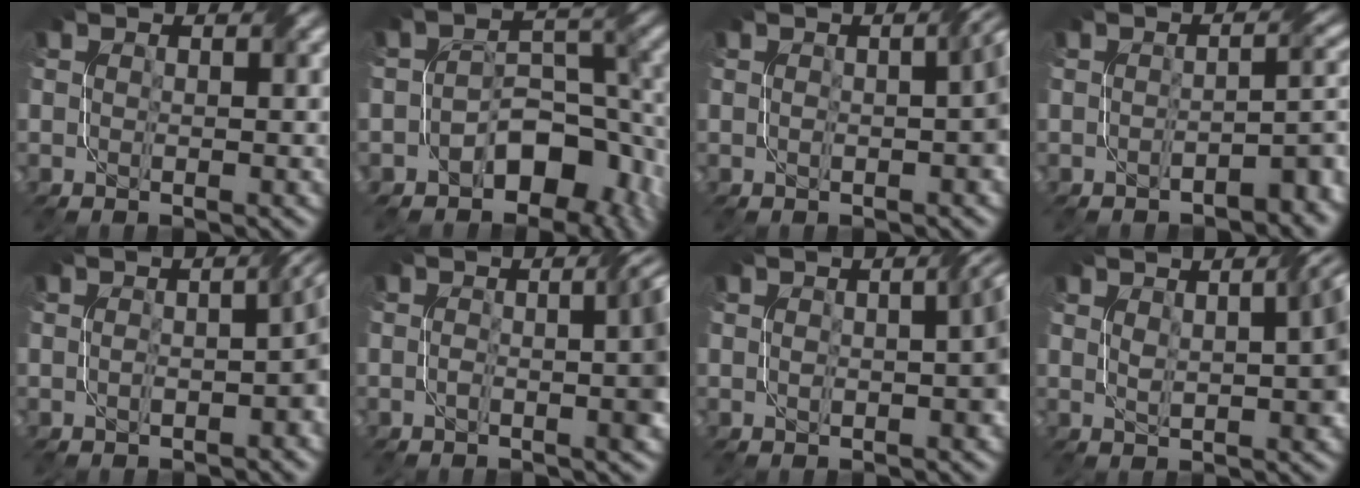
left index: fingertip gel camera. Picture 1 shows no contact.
{"total": 7.5, "force": [-3.9, 4.5, 4.6], "torque": [-0.044, -0.001, -0.064]}
{"total": 3.1, "force": [-0.2, 0.6, 3.0], "torque": [-0.045, 0.008, -0.004]}
{"total": 3.4, "force": [-2.1, 1.0, 2.5], "torque": [-0.038, 0.005, -0.031]}
{"total": 4.3, "force": [-0.7, 1.3, 4.0], "torque": [-0.059, 0.004, -0.008]}
{"total": 5.3, "force": [-0.3, 1.6, 5.0], "torque": [-0.052, 0.010, -0.007]}
{"total": 3.3, "force": [0.0, 0.8, 3.2], "torque": [-0.047, 0.008, 0.001]}
{"total": 5.4, "force": [1.6, 1.7, 4.9], "torque": [-0.053, 0.015, 0.021]}